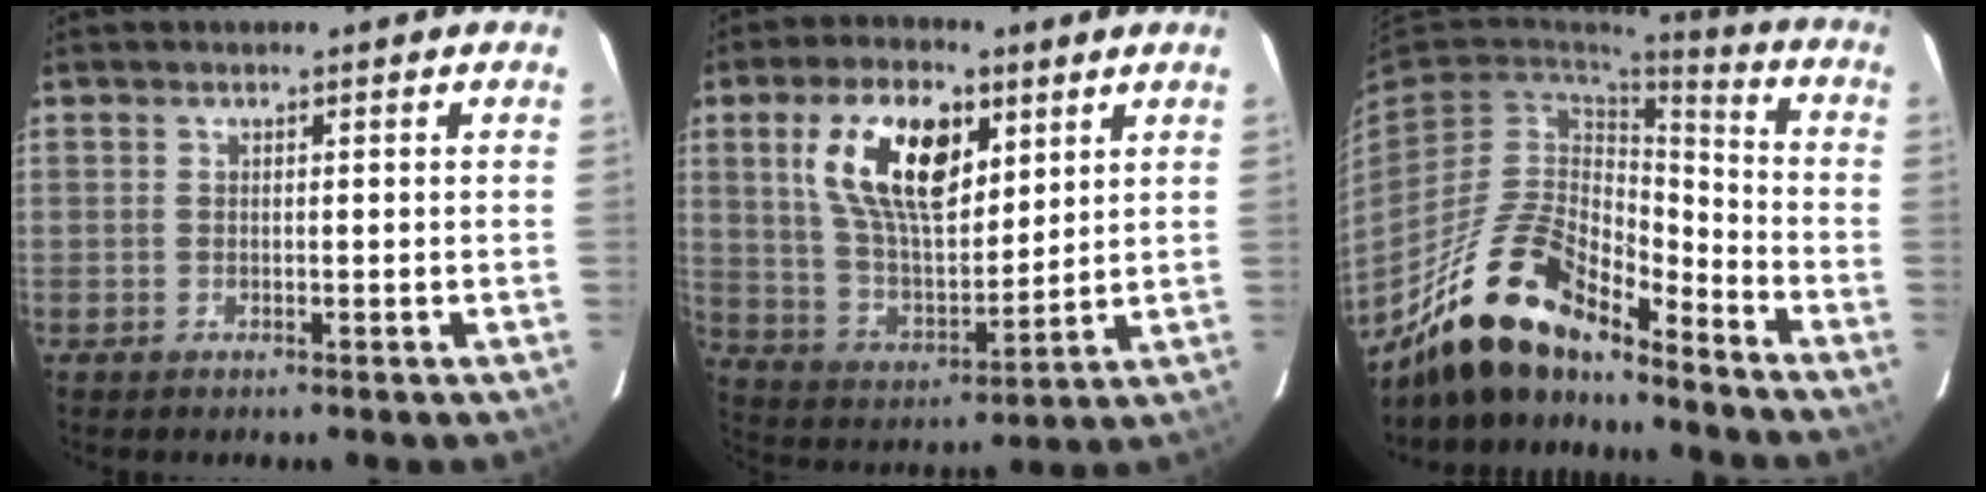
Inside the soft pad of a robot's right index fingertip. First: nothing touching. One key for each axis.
{"total": 17.2, "fx": 7.2, "fy": 8.5, "fz": 13.1, "tx": -0.242, "ty": 0.014, "tz": 0.143}
{"total": 17.8, "fx": -14.2, "fy": 6.1, "fz": 8.8, "tx": -0.184, "ty": 0.003, "tz": -0.260}